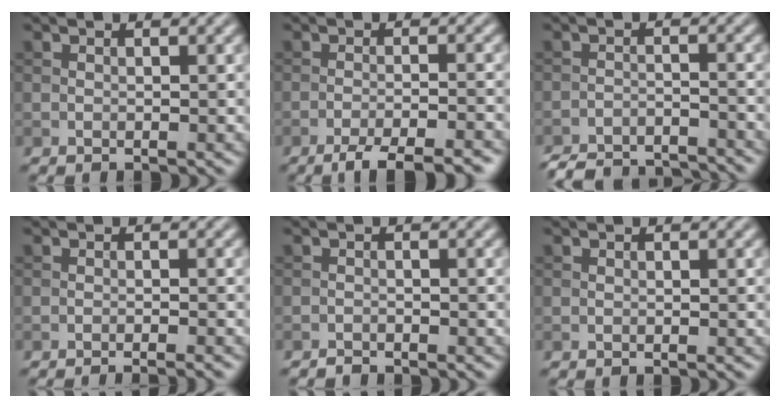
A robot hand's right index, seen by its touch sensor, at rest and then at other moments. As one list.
[{"total": 5.7, "force": [-4.4, 1.0, 3.5], "torque": [-0.051, -0.010, -0.071]}, {"total": 8.2, "force": [-7.9, 1.4, 1.6], "torque": [-0.025, -0.013, -0.124]}, {"total": 2.3, "force": [-1.6, 0.3, 1.6], "torque": [-0.013, 0.003, -0.030]}, {"total": 0.9, "force": [-0.8, 0.1, 0.0], "torque": [0.003, 0.001, -0.018]}, {"total": 0.0}]